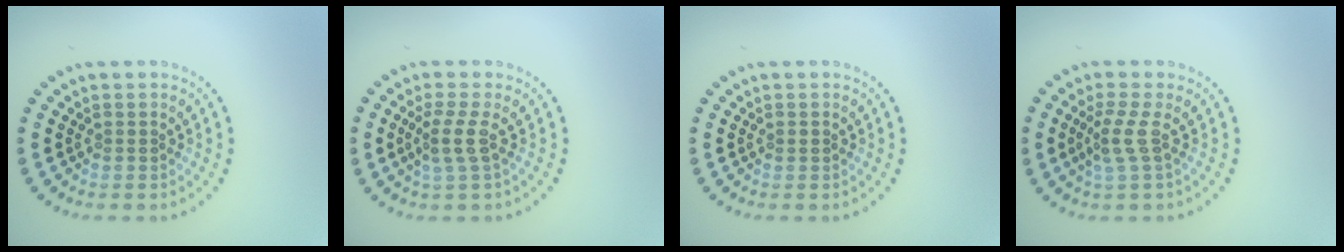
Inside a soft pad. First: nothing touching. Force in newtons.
{"total": 2.2, "press": 1.6, "slide": 1.4}
{"total": 0.6, "press": 0.6, "slide": 0.1}
{"total": 2.2, "press": 1.6, "slide": 1.5}